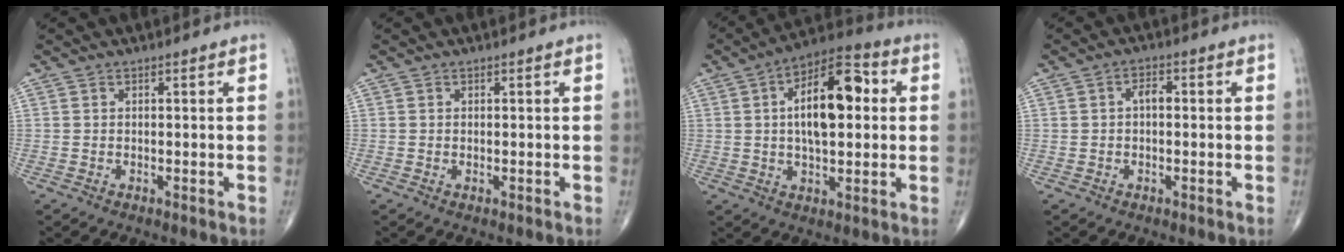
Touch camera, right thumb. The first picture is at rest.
{"total": 0.0}
{"total": 15.6, "force": [2.4, 7.4, 13.6], "torque": [-0.200, 0.019, 0.030]}
{"total": 2.5, "force": [0.1, 1.5, 2.0], "torque": [-0.029, 0.009, -0.004]}